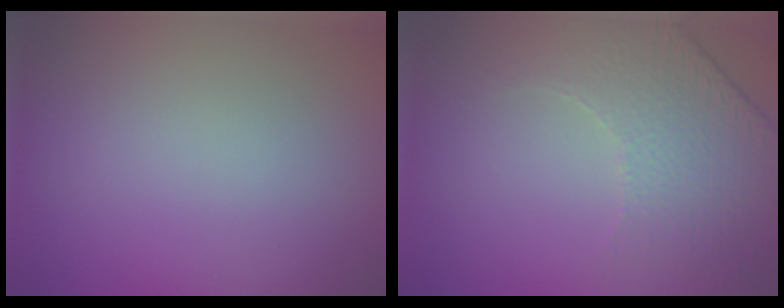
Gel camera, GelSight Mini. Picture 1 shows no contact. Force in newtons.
{"total": 4.8, "press": 3.4, "slide": 3.3}